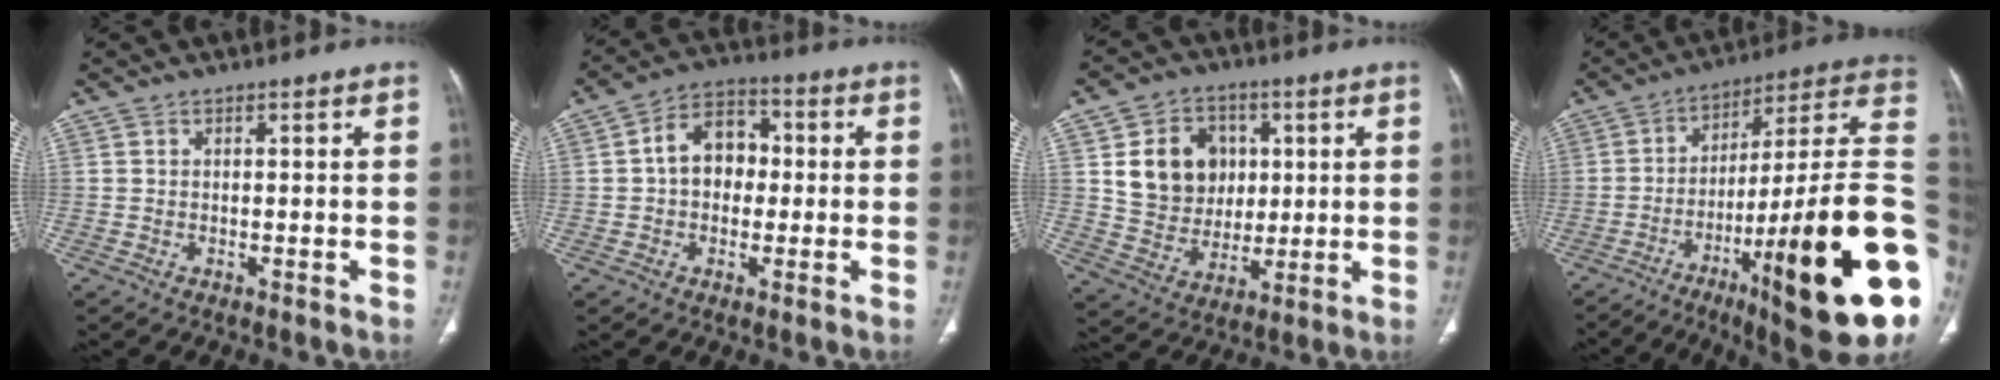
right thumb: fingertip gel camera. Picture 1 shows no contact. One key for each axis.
{"total": 9.3, "fx": 0.4, "fy": 7.0, "fz": 6.1, "tx": -0.066, "ty": 0.024, "tz": -0.004}
{"total": 13.7, "fx": 3.3, "fy": 11.5, "fz": 6.6, "tx": -0.068, "ty": -0.006, "tz": 0.067}
{"total": 32.1, "fx": -9.0, "fy": 5.8, "fz": 30.3, "tx": -0.370, "ty": 0.031, "tz": -0.137}